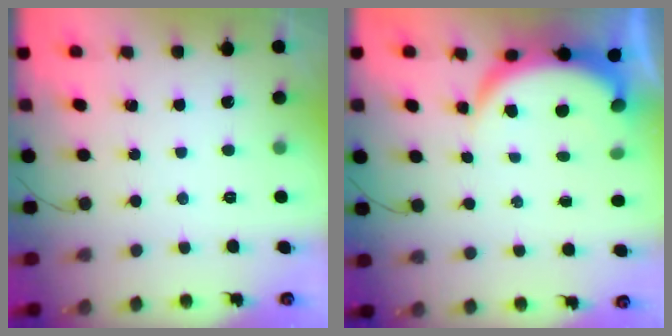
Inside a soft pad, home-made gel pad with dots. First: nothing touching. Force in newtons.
{"total": 6.2, "press": 6.2, "slide": 0.6}